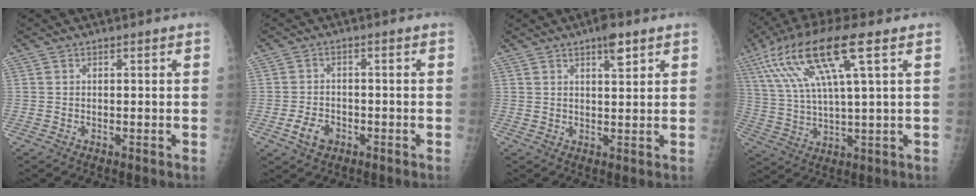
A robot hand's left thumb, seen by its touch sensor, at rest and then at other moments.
{"total": 4.4, "force": [-2.0, 3.1, 2.4], "torque": [-0.037, 0.011, -0.033]}
{"total": 4.1, "force": [2.6, 1.2, 3.0], "torque": [-0.039, -0.012, 0.038]}
{"total": 16.4, "force": [7.3, 3.0, 14.4], "torque": [-0.299, 0.000, 0.134]}